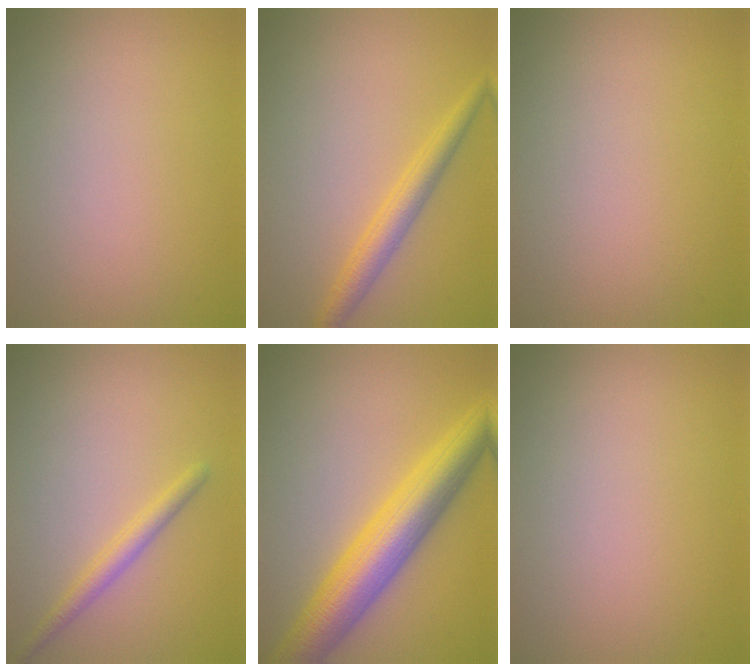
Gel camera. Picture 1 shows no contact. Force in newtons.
{"total": 2.7, "press": 2.7, "slide": 0.1}
{"total": 0.0}
{"total": 1.8, "press": 1.8, "slide": 0.0}
{"total": 7.8, "press": 7.8, "slide": 0.1}
{"total": 0.0}